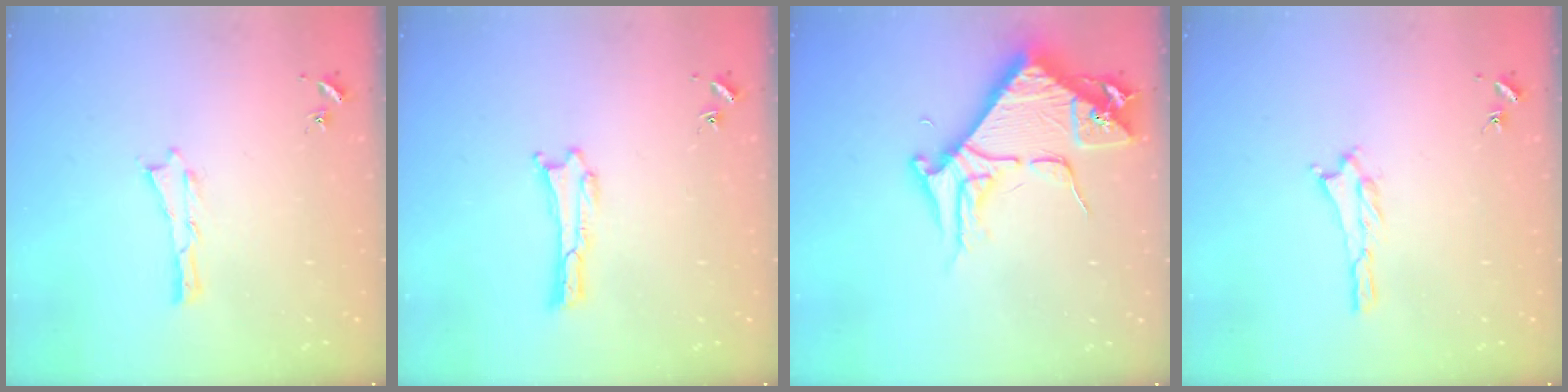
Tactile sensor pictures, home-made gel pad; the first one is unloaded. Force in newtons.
{"total": 0.0}
{"total": 8.3, "press": 8.2, "slide": 0.9}
{"total": 1.4, "press": 1.4, "slide": 0.3}